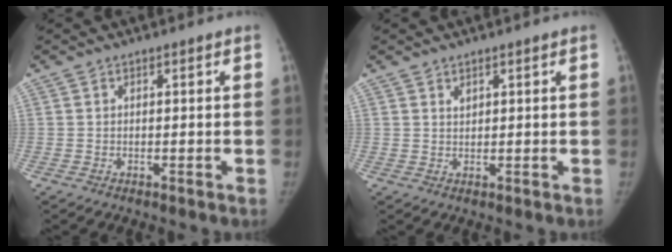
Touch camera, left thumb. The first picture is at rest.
{"total": 1.1, "force": [0.8, 0.6, 0.5], "torque": [-0.001, -0.006, 0.014]}